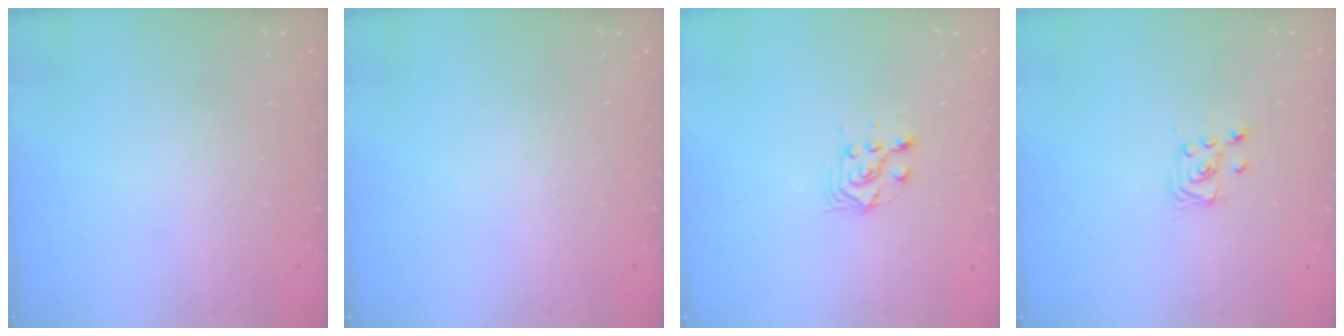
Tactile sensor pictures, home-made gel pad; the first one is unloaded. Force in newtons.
{"total": 0.0}
{"total": 7.0, "press": 7.0, "slide": 0.7}
{"total": 3.5, "press": 3.5, "slide": 0.4}